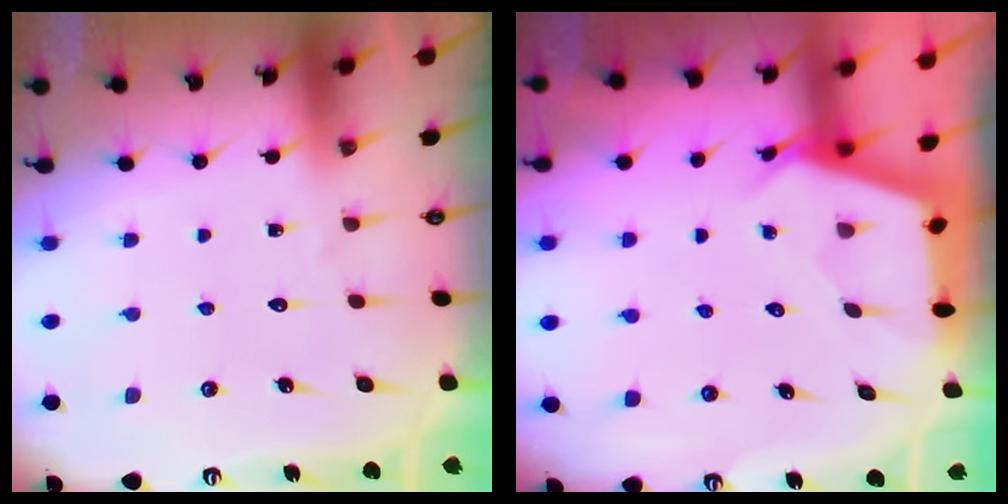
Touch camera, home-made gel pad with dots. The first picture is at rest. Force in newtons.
{"total": 4.4, "press": 4.4, "slide": 0.4}